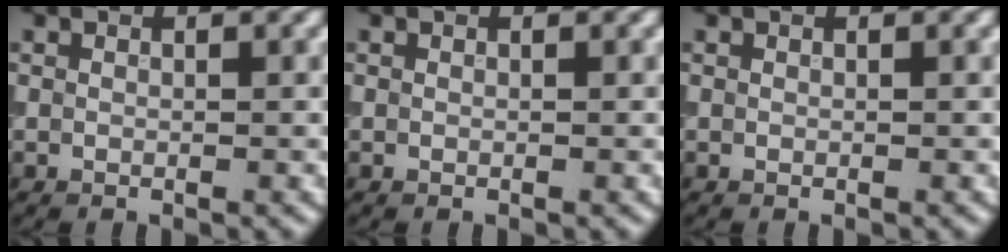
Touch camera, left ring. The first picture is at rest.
{"total": 0.0}
{"total": 0.0}